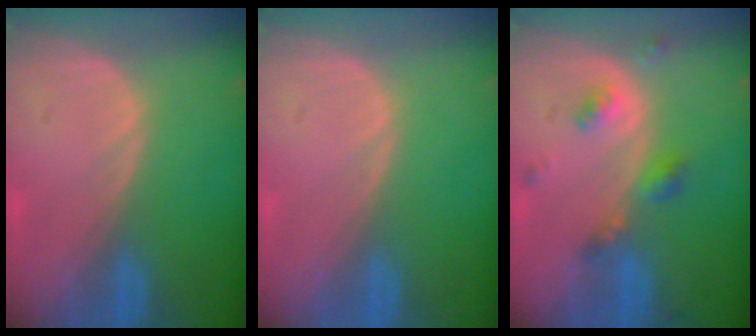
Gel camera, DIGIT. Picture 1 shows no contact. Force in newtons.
{"total": 0.0}
{"total": 4.8, "press": 4.3, "slide": 2.1}